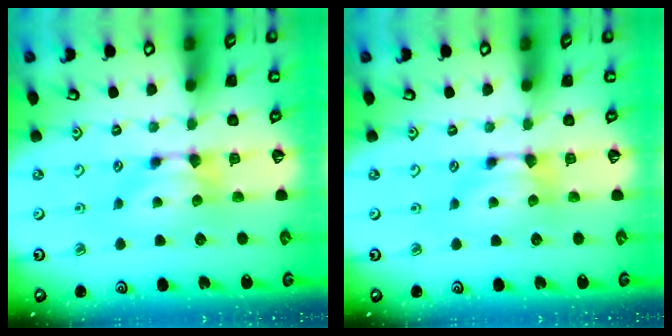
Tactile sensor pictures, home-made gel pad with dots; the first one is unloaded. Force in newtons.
{"total": 0.0}